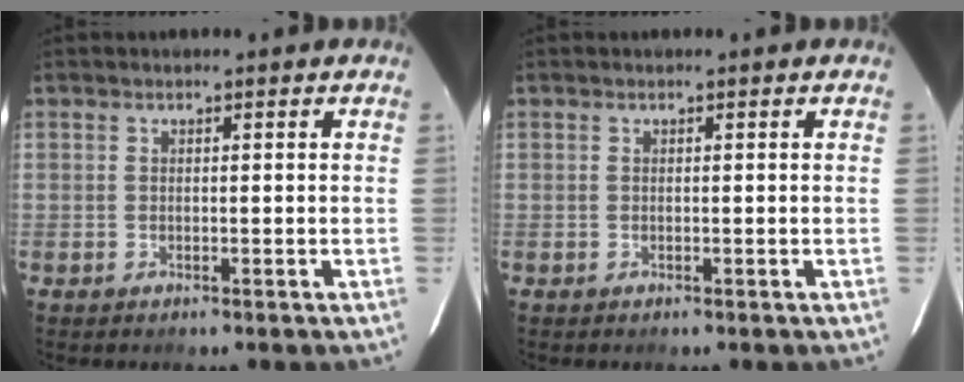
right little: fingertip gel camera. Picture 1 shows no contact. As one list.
[{"total": 0.0}]